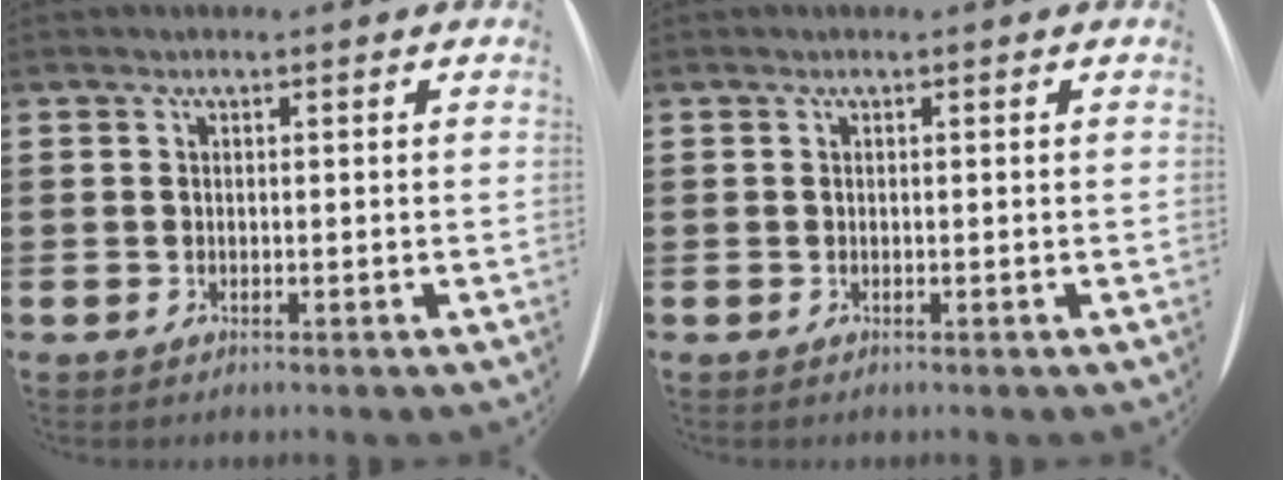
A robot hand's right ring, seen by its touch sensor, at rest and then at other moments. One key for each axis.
{"total": 0.0}